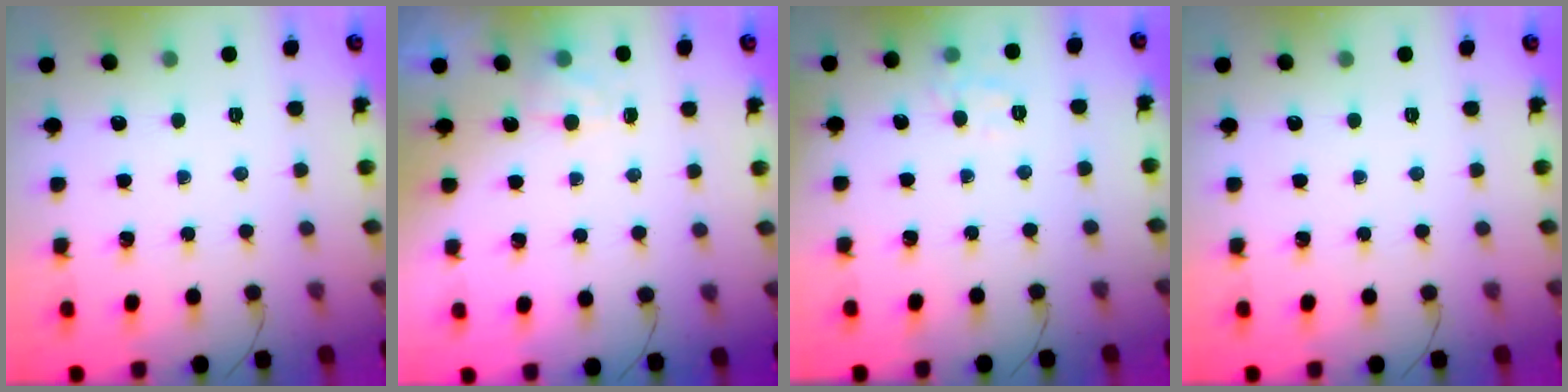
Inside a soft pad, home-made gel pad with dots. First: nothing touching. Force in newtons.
{"total": 4.7, "press": 4.6, "slide": 1.2}
{"total": 8.0, "press": 7.8, "slide": 1.4}
{"total": 0.0}